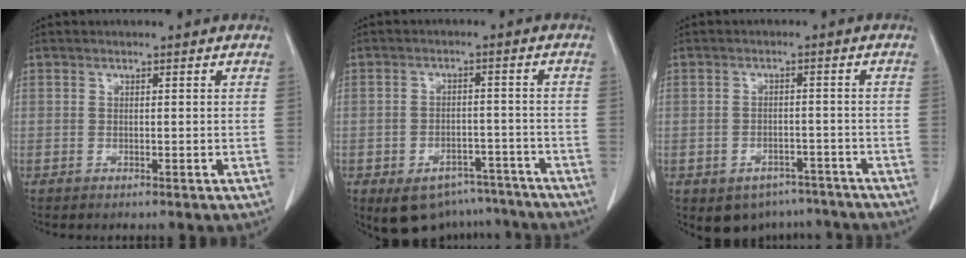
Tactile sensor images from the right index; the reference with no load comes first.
{"total": 9.4, "force": [-7.3, 5.4, 2.5], "torque": [-0.023, 0.023, -0.097]}
{"total": 7.3, "force": [-5.6, 4.6, 1.3], "torque": [-0.002, 0.014, -0.073]}